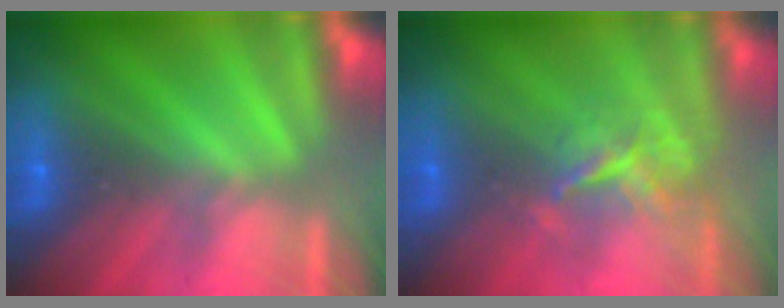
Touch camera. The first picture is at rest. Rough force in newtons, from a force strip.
{"total": 3.6}